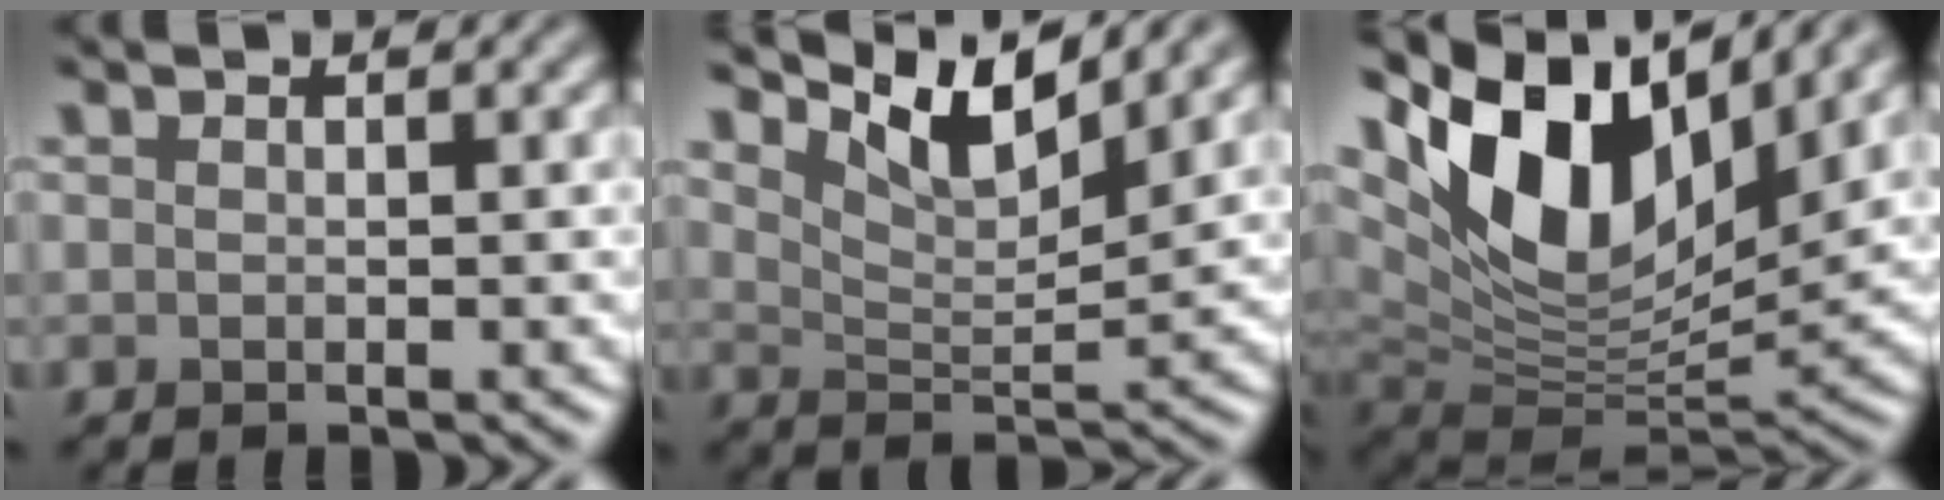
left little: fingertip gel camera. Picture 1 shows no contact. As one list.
[{"total": 6.4, "force": [4.9, 1.4, 3.9], "torque": [-0.076, 0.000, 0.087]}, {"total": 13.9, "force": [6.8, 6.9, 10.0], "torque": [-0.184, 0.018, 0.122]}]